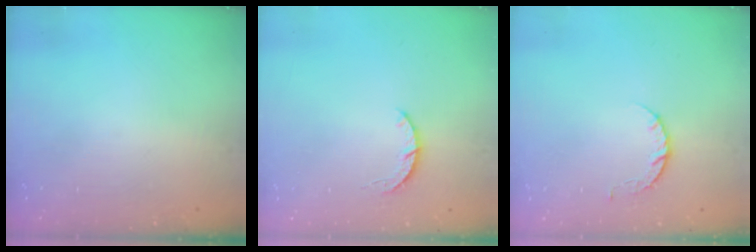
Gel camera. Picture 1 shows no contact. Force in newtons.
{"total": 3.3, "press": 3.3, "slide": 0.5}
{"total": 5.2, "press": 5.2, "slide": 0.8}